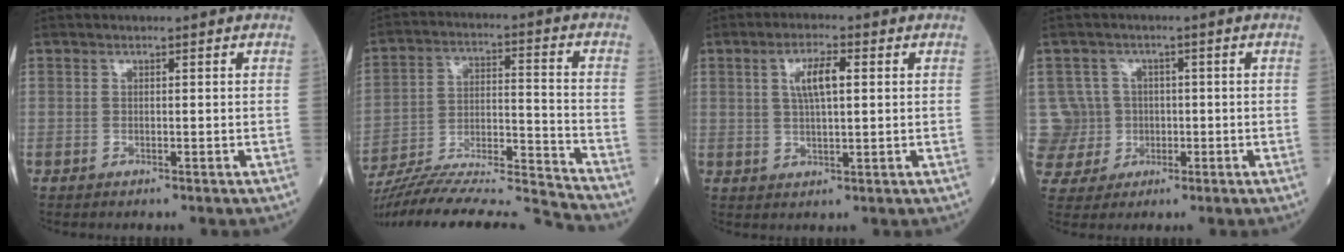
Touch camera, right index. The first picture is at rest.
{"total": 21.5, "force": [-20.3, -0.8, 7.0], "torque": [-0.134, -0.007, -0.326]}
{"total": 5.2, "force": [1.4, 1.2, 4.9], "torque": [-0.095, 0.008, 0.027]}
{"total": 7.1, "force": [0.0, 7.1, -0.3], "torque": [0.006, 0.025, 0.008]}